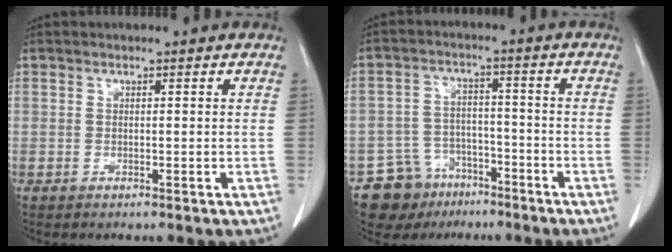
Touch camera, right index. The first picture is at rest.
{"total": 8.1, "force": [-5.5, 5.8, 0.7], "torque": [-0.011, 0.024, -0.087]}